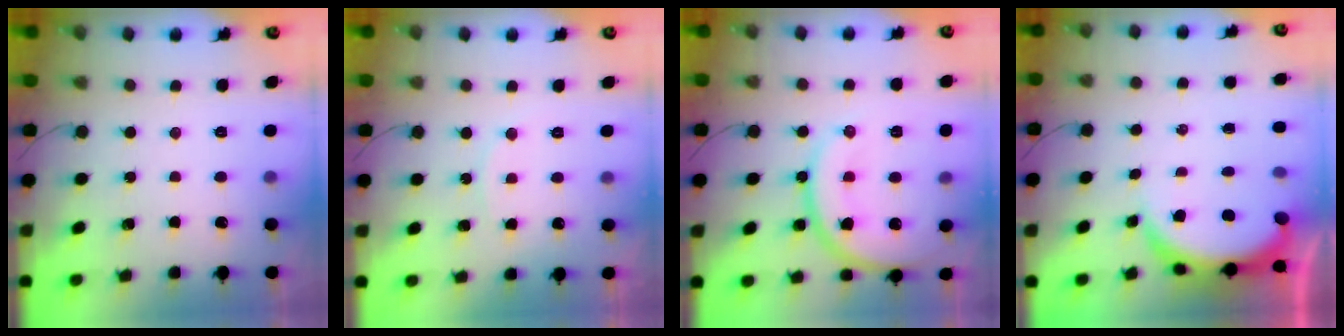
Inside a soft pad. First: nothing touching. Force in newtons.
{"total": 5.8, "press": 5.7, "slide": 0.6}
{"total": 17.3, "press": 17.2, "slide": 1.3}
{"total": 5.7, "press": 5.6, "slide": 0.8}